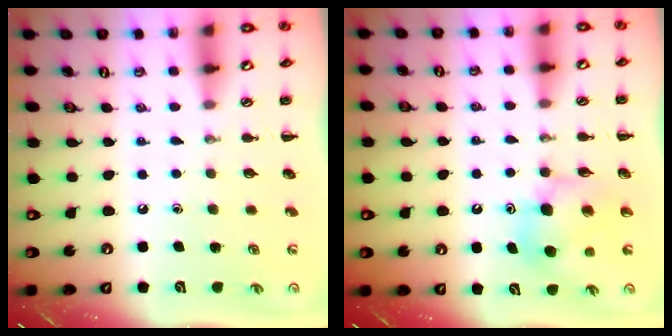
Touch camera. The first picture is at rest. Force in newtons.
{"total": 8.4, "press": 8.3, "slide": 1.0}